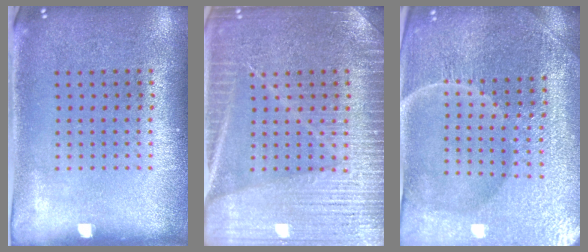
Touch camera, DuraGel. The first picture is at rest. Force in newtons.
{"total": 3.7, "press": 3.6, "slide": 0.4}
{"total": 5.5, "press": 5.1, "slide": 2.1}